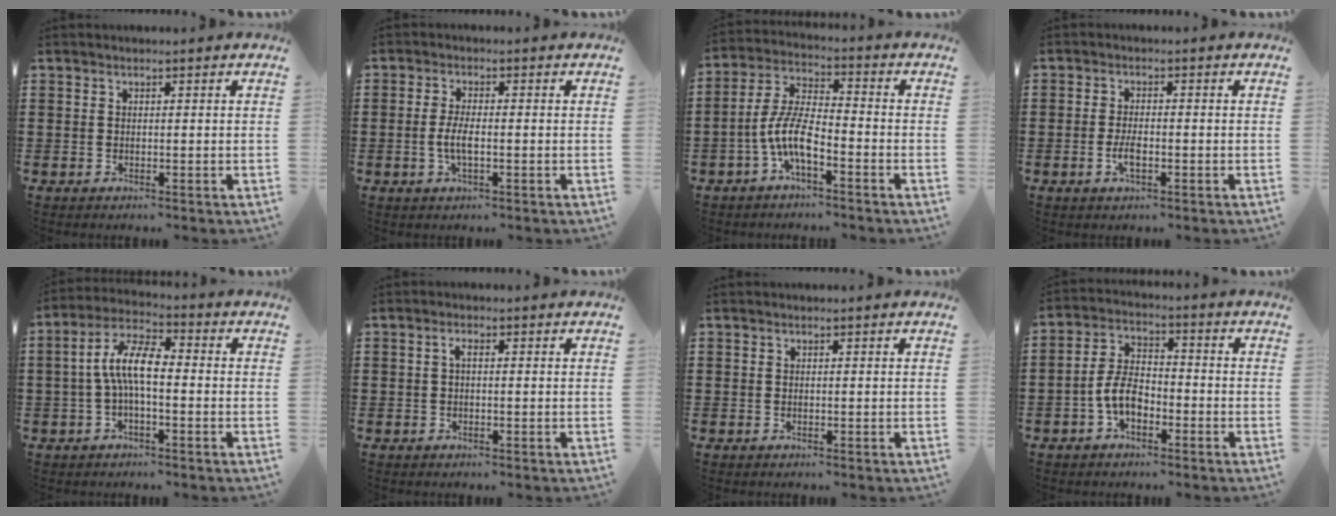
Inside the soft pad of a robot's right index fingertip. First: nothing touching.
{"total": 3.4, "force": [-0.7, 0.9, 3.2], "torque": [-0.072, -0.003, -0.019]}
{"total": 8.1, "force": [-3.5, 2.5, 6.8], "torque": [-0.171, -0.011, -0.075]}
{"total": 3.0, "force": [-1.0, 1.0, 2.6], "torque": [-0.062, -0.005, -0.022]}
{"total": 7.9, "force": [-0.6, 2.7, 7.3], "torque": [-0.159, -0.001, -0.017]}
{"total": 1.2, "force": [-0.1, 0.4, 1.2], "torque": [-0.022, 0.001, -0.003]}
{"total": 0.0}
{"total": 6.0, "force": [-2.4, 3.2, 4.5], "torque": [-0.104, 0.003, -0.051]}